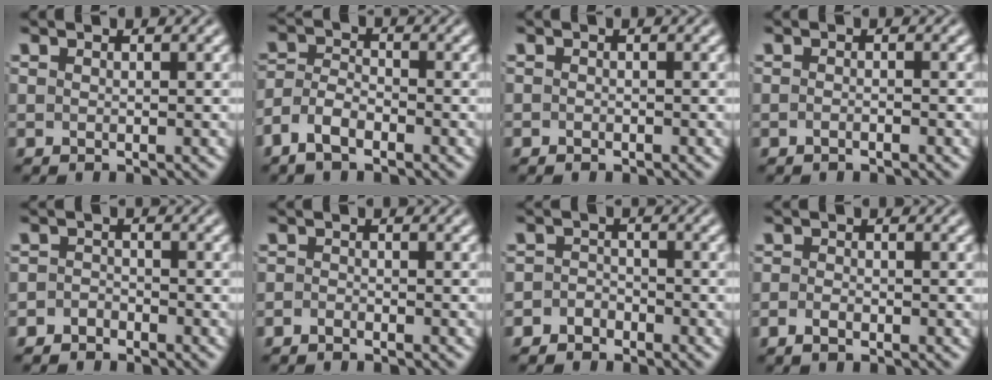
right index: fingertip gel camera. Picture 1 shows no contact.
{"total": 3.7, "force": [-2.3, 2.3, 1.7], "torque": [-0.042, -0.015, -0.038]}
{"total": 0.7, "force": [-0.7, -0.1, -0.2], "torque": [0.004, -0.008, -0.008]}
{"total": 1.0, "force": [-0.8, -0.5, 0.1], "torque": [-0.002, 0.000, -0.016]}
{"total": 2.5, "force": [-2.3, 0.8, -0.4], "torque": [0.008, -0.016, -0.035]}
{"total": 1.3, "force": [-1.3, -0.1, -0.2], "torque": [0.005, -0.010, -0.020]}
{"total": 3.0, "force": [-2.5, 1.6, -0.2], "torque": [0.003, -0.014, -0.041]}
{"total": 1.3, "force": [-1.1, 0.2, 0.5], "torque": [-0.011, -0.008, -0.017]}